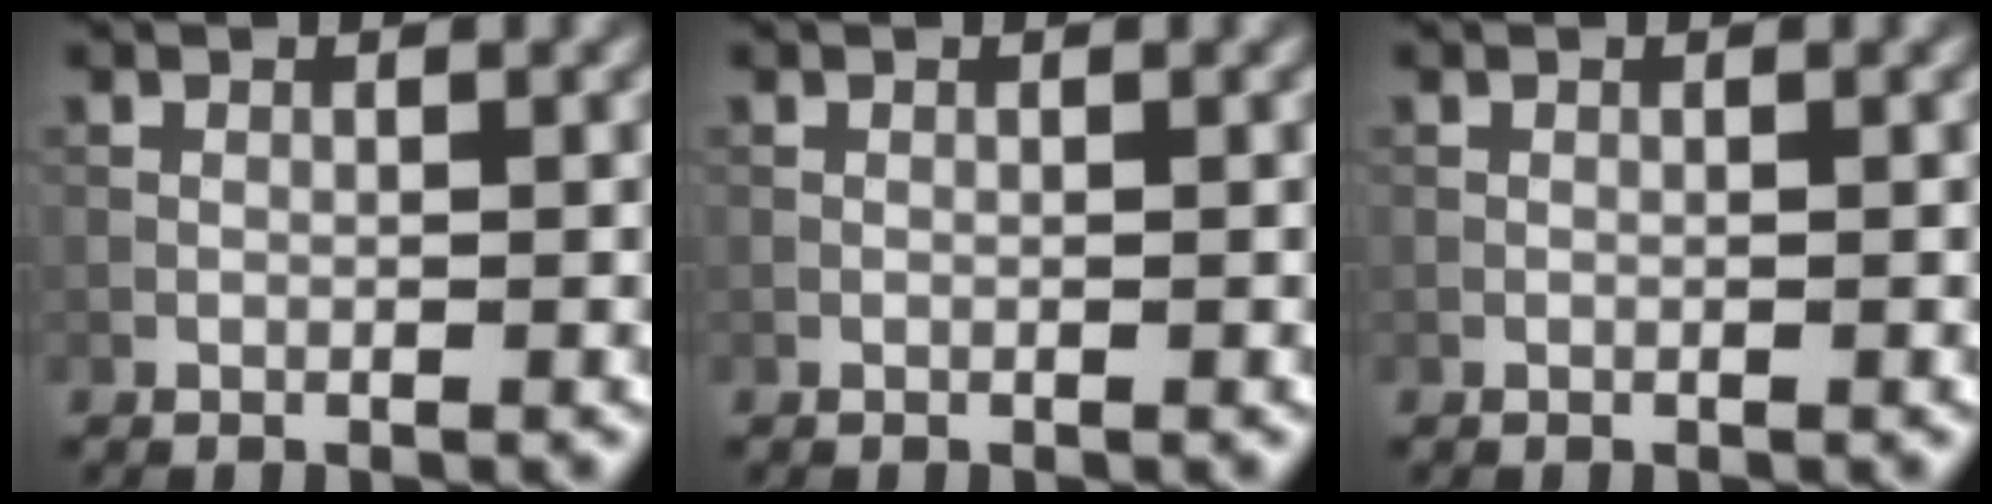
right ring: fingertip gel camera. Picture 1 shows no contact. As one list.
[{"total": 0.0}, {"total": 0.0}]